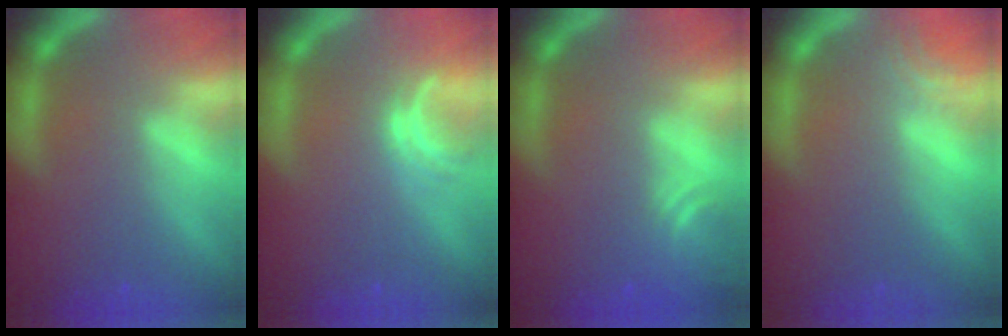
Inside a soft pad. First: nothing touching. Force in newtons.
{"total": 2.0}
{"total": 3.0}
{"total": 1.5}